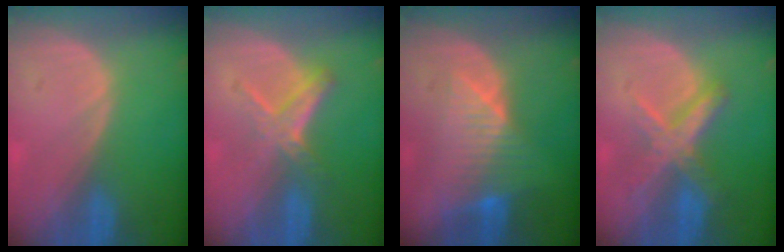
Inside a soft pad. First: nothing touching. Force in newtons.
{"total": 4.9, "press": 4.8, "slide": 0.8}
{"total": 7.9, "press": 6.9, "slide": 3.8}
{"total": 7.2, "press": 6.1, "slide": 3.7}